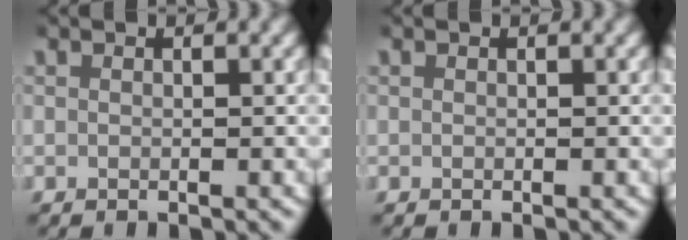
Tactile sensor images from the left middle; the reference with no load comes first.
{"total": 0.0}